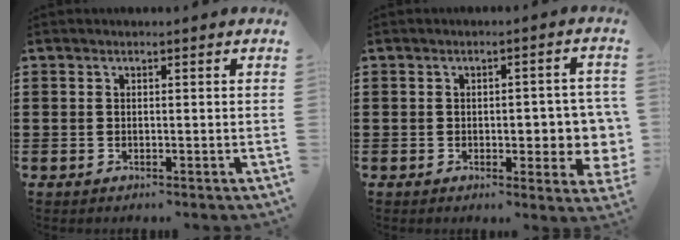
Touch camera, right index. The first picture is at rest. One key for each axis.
{"total": 5.8, "fx": -0.5, "fy": 2.4, "fz": 5.3, "tx": -0.068, "ty": -0.002, "tz": -0.011}